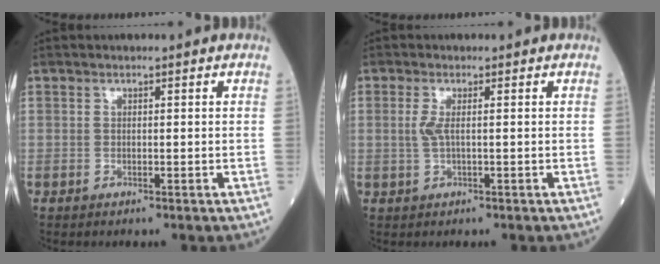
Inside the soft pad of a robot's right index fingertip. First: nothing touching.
{"total": 2.1, "force": [0.2, 0.2, 2.1], "torque": [-0.054, -0.002, 0.003]}